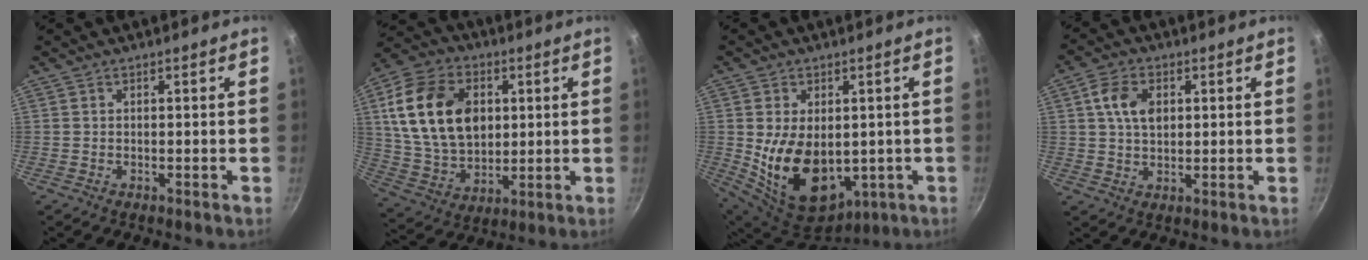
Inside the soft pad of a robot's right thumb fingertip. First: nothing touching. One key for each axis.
{"total": 20.3, "fx": 4.2, "fy": 14.2, "fz": 13.9, "tx": -0.237, "ty": -0.002, "tz": 0.081}
{"total": 16.7, "fx": -0.6, "fy": 11.2, "fz": 12.4, "tx": -0.201, "ty": -0.023, "tz": 0.019}
{"total": 7.1, "fx": 1.7, "fy": 4.7, "fz": 5.0, "tx": -0.084, "ty": 0.001, "tz": 0.028}